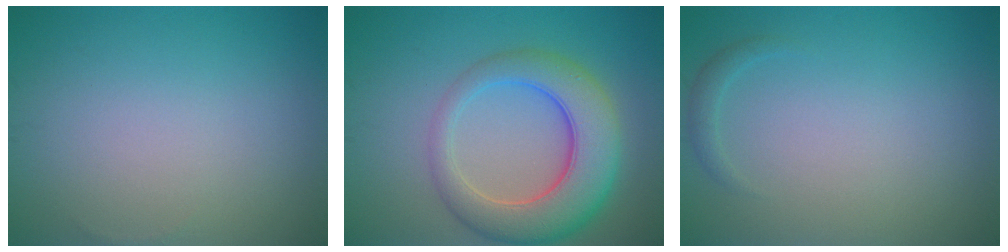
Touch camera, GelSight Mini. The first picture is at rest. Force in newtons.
{"total": 7.8, "press": 7.8, "slide": 0.4}
{"total": 0.9, "press": 0.9, "slide": 0.1}